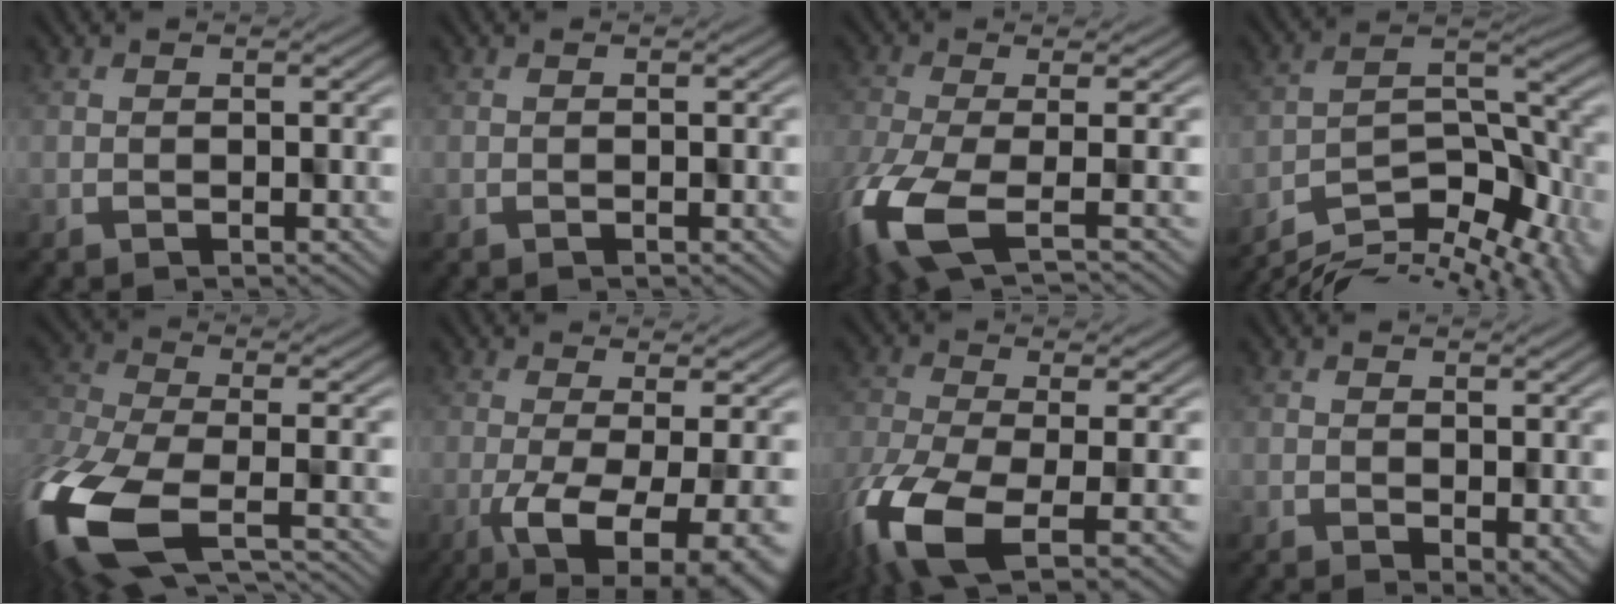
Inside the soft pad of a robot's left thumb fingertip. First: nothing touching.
{"total": 0.0}
{"total": 9.3, "force": [-4.8, 3.1, 7.4], "torque": [-0.167, -0.029, -0.095]}
{"total": 10.7, "force": [-7.3, 3.7, 6.8], "torque": [-0.141, -0.021, -0.106]}
{"total": 15.8, "force": [-8.3, 8.0, 10.7], "torque": [-0.276, -0.058, -0.108]}
{"total": 10.4, "force": [-4.2, 3.0, 9.0], "torque": [-0.144, -0.017, -0.055]}
{"total": 11.2, "force": [-5.7, 3.9, 8.9], "torque": [-0.203, -0.035, -0.105]}
{"total": 2.8, "force": [-0.8, 1.1, 2.4], "torque": [-0.043, -0.009, 0.001]}